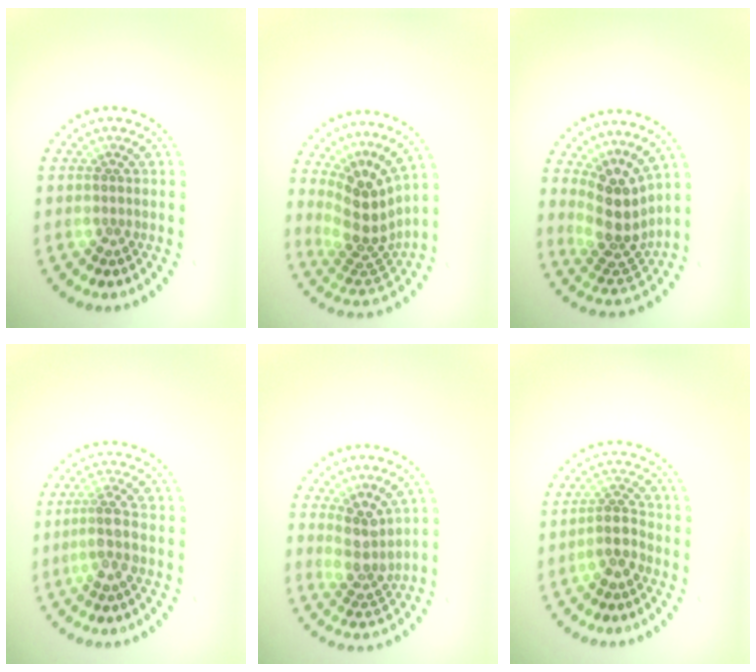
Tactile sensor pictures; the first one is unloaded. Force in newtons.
{"total": 4.3, "press": 3.0, "slide": 3.1}
{"total": 4.4, "press": 3.2, "slide": 2.9}
{"total": 2.5, "press": 2.1, "slide": 1.5}
{"total": 3.2, "press": 2.5, "slide": 2.1}
{"total": 2.5, "press": 2.1, "slide": 1.4}